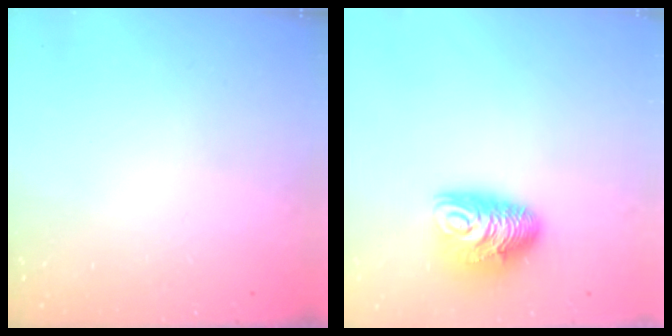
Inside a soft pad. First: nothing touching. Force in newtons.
{"total": 10.5, "press": 10.5, "slide": 0.6}